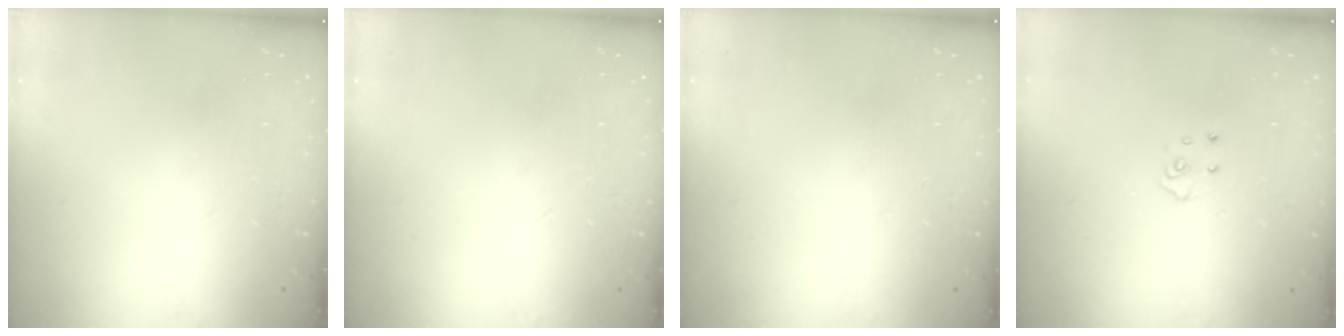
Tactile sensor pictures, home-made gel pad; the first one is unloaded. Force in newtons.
{"total": 0.0}
{"total": 0.0}
{"total": 3.8, "press": 3.8, "slide": 0.3}